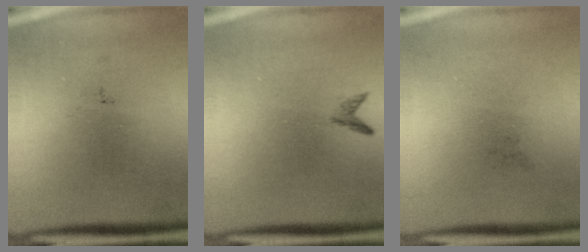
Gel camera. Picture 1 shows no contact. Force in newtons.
{"total": 0.8}
{"total": 0.0}